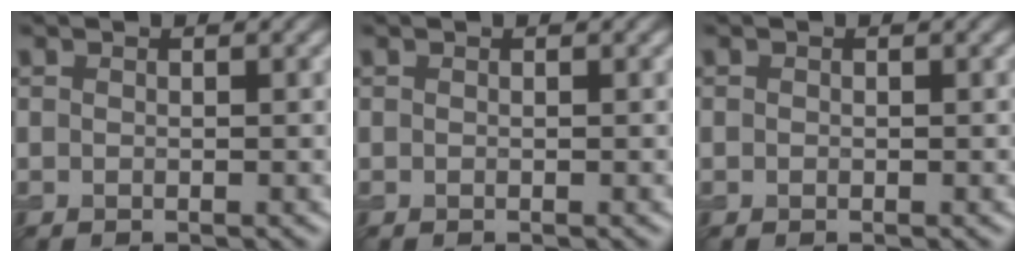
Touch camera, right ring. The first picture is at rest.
{"total": 0.0}
{"total": 0.0}